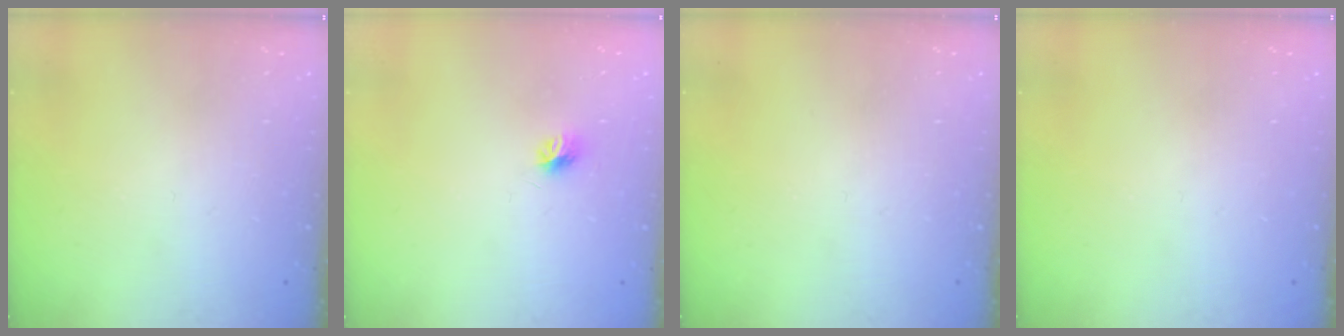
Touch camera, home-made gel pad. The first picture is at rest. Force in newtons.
{"total": 6.1, "press": 6.1, "slide": 0.9}
{"total": 0.0}
{"total": 0.0}